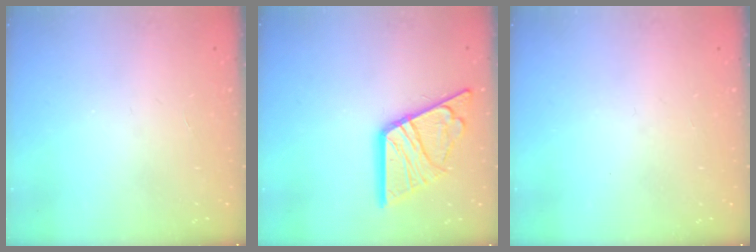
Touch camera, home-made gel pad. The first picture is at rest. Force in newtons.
{"total": 17.5, "press": 17.4, "slide": 1.8}
{"total": 1.5, "press": 1.4, "slide": 0.2}